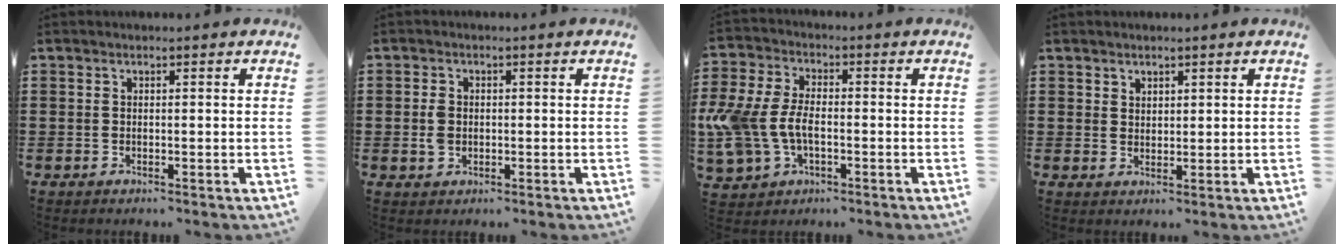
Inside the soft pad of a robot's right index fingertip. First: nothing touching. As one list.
[{"total": 2.4, "force": [-0.2, 1.7, 1.7], "torque": [-0.042, 0.003, -0.007]}, {"total": 7.8, "force": [-1.6, 5.0, 5.8], "torque": [-0.162, -0.003, -0.041]}, {"total": 2.0, "force": [1.7, 1.2, 0.1], "torque": [-0.005, 0.005, 0.033]}]